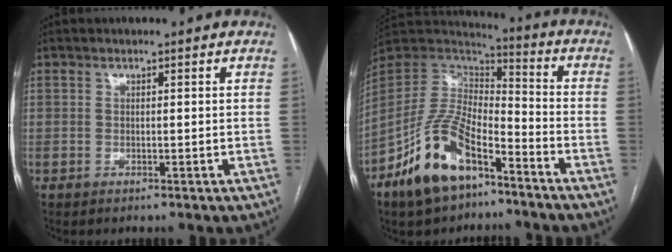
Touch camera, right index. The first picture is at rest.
{"total": 15.3, "force": [-9.0, 6.4, 10.5], "torque": [-0.215, 0.008, -0.167]}